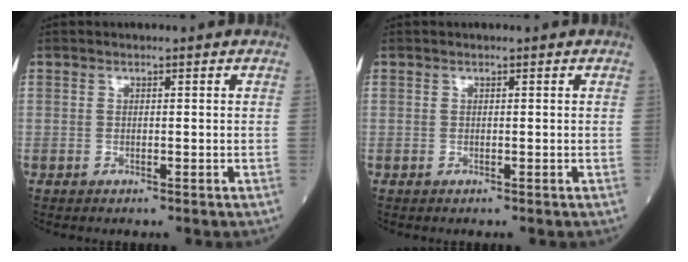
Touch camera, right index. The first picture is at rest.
{"total": 0.0}